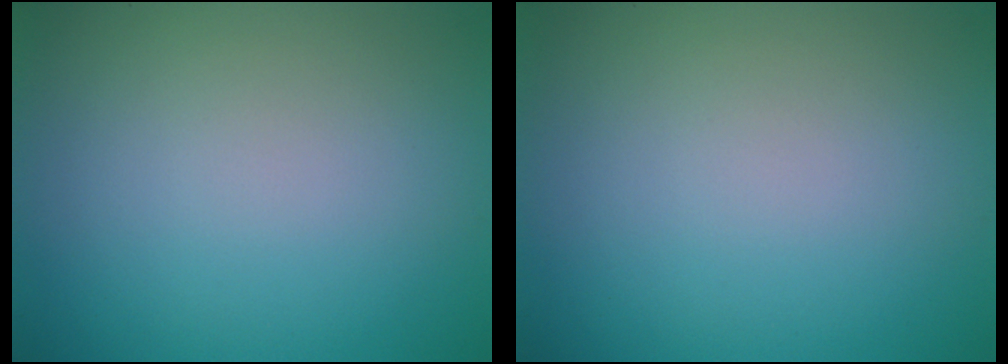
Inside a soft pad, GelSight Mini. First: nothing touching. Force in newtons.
{"total": 0.0}